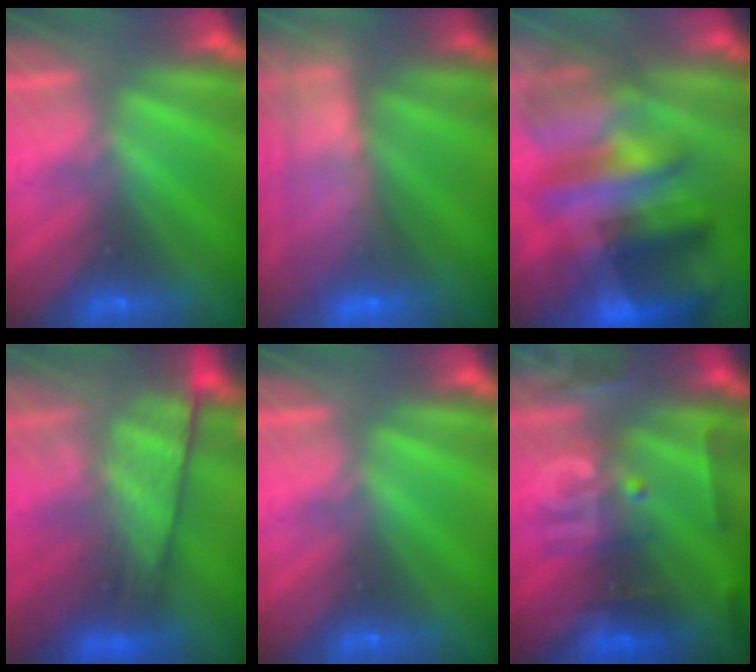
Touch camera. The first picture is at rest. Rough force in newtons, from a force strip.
{"total": 9.0}
{"total": 8.3}
{"total": 9.4}
{"total": 0.0}
{"total": 2.8}